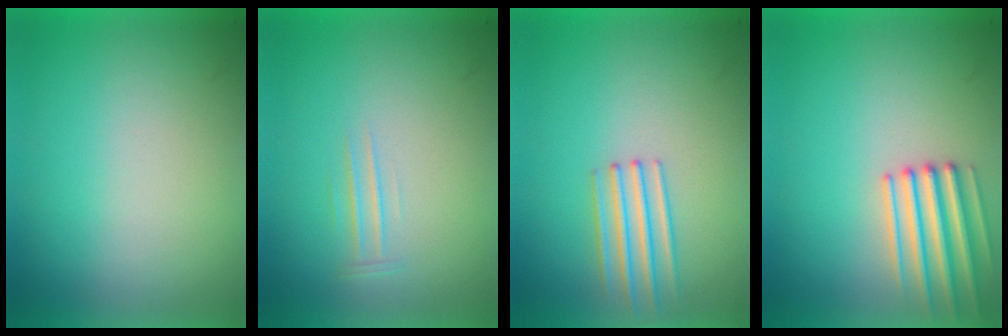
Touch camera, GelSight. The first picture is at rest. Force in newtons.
{"total": 1.0}
{"total": 2.1}
{"total": 3.1}